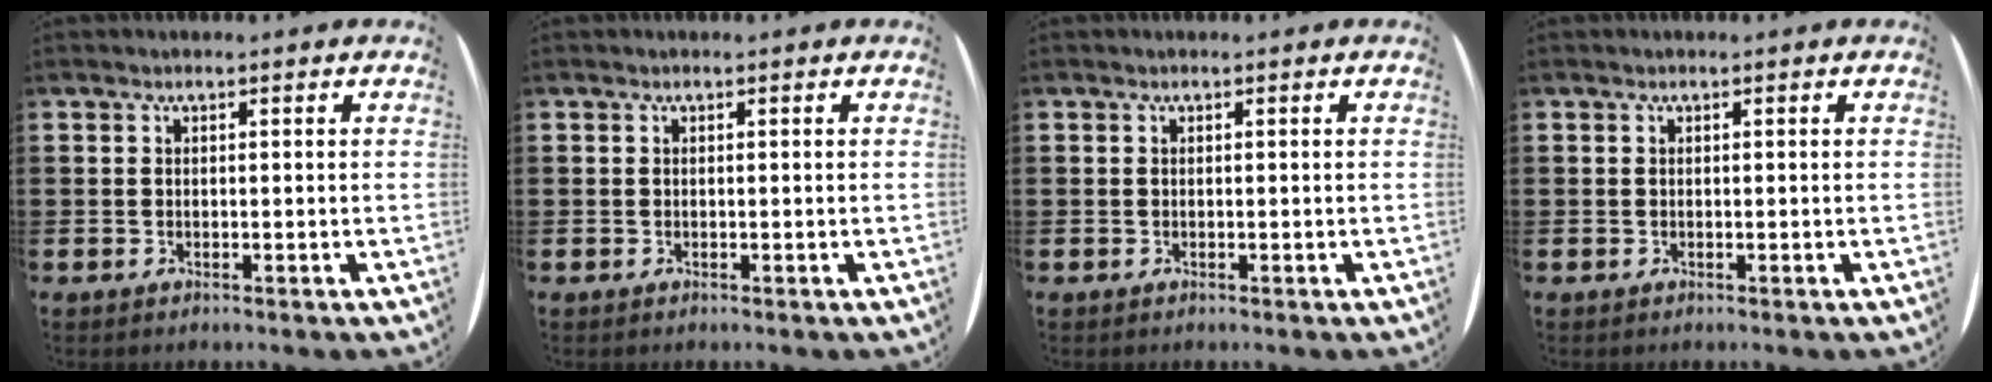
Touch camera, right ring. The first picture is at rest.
{"total": 0.0}
{"total": 0.0}
{"total": 0.0}